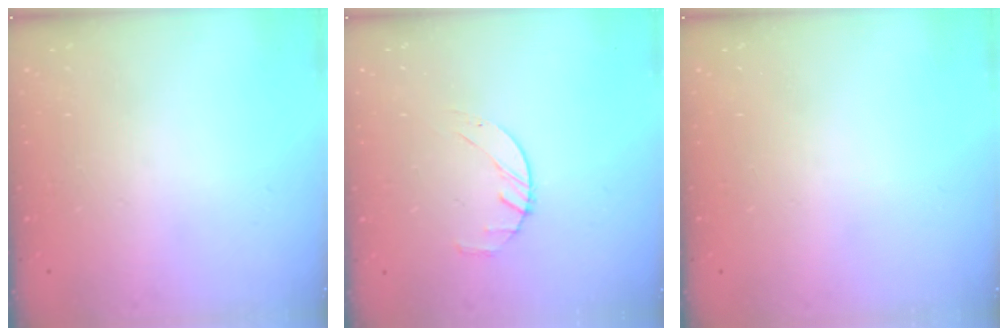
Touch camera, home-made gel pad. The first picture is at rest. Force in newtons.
{"total": 2.5, "press": 2.5, "slide": 0.4}
{"total": 0.0}